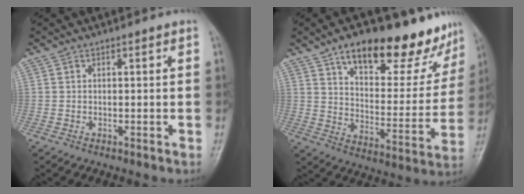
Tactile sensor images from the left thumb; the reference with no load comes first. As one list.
[{"total": 22.6, "force": [15.6, 8.9, 13.7], "torque": [-0.141, -0.062, 0.233]}]